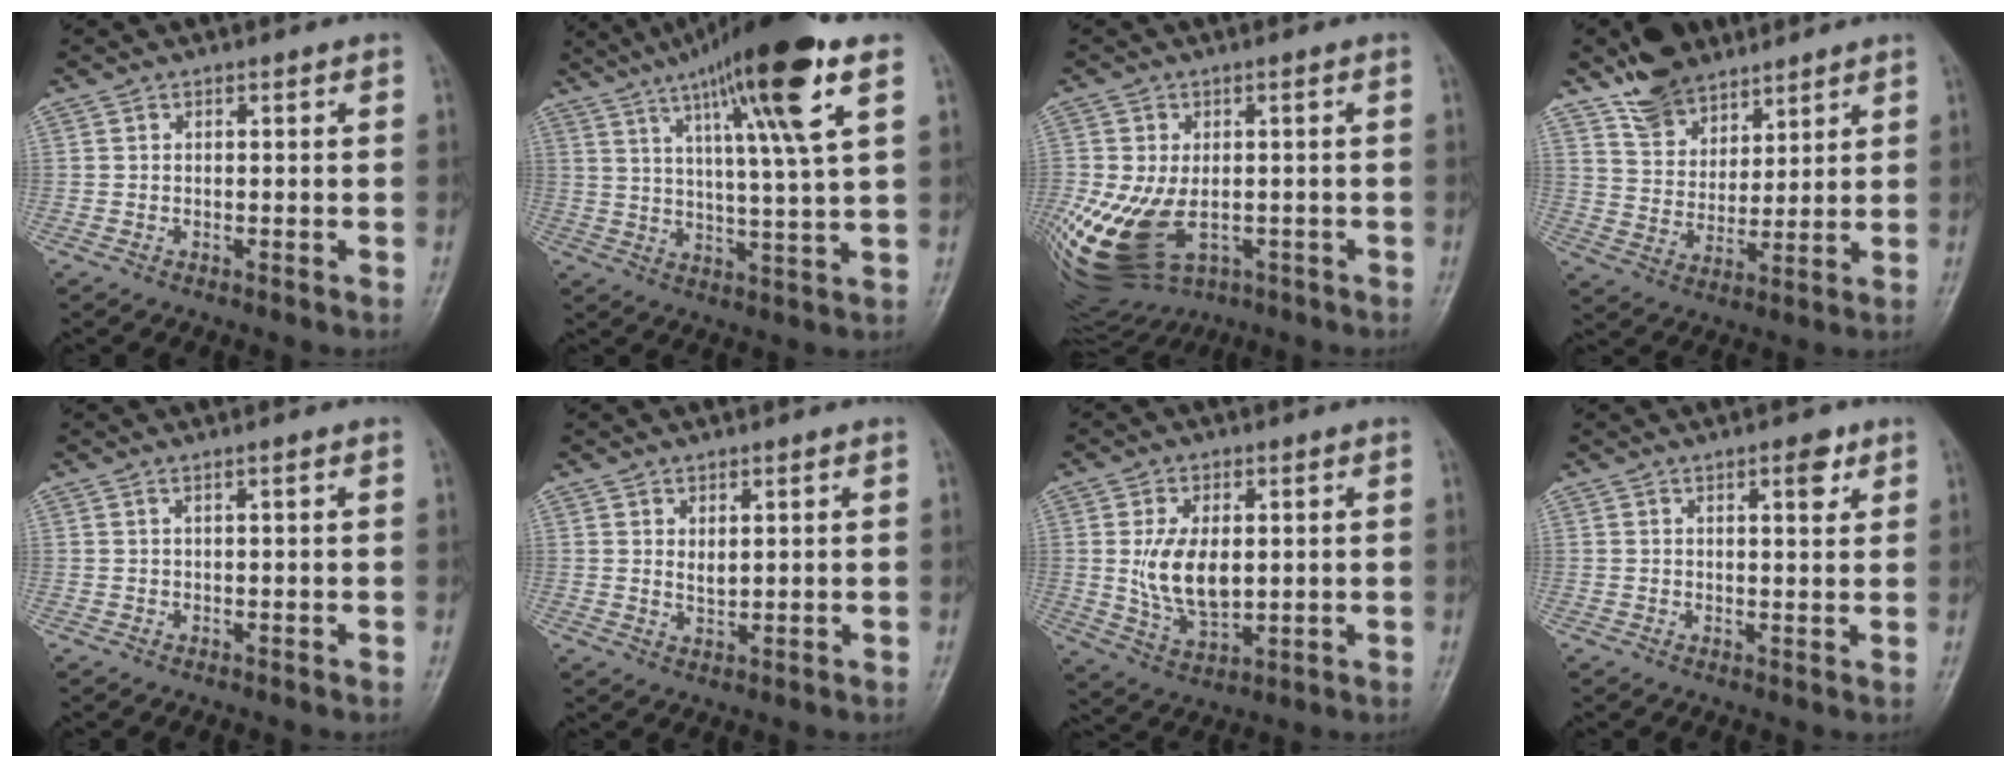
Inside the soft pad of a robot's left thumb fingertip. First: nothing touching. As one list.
[{"total": 18.6, "force": [9.6, 1.4, 15.8], "torque": [-0.255, -0.019, 0.154]}, {"total": 18.4, "force": [-4.6, 12.0, 13.2], "torque": [-0.294, -0.004, -0.047]}, {"total": 11.4, "force": [8.4, 6.5, 4.3], "torque": [-0.045, -0.040, 0.156]}, {"total": 0.8, "force": [0.3, -0.1, 0.7], "torque": [-0.017, 0.003, 0.008]}, {"total": 2.6, "force": [0.9, 1.3, 2.0], "torque": [-0.031, -0.009, 0.020]}, {"total": 10.7, "force": [0.9, 6.1, 8.7], "torque": [-0.148, -0.012, 0.031]}, {"total": 3.8, "force": [2.1, 1.5, 2.9], "torque": [-0.027, -0.009, 0.028]}]